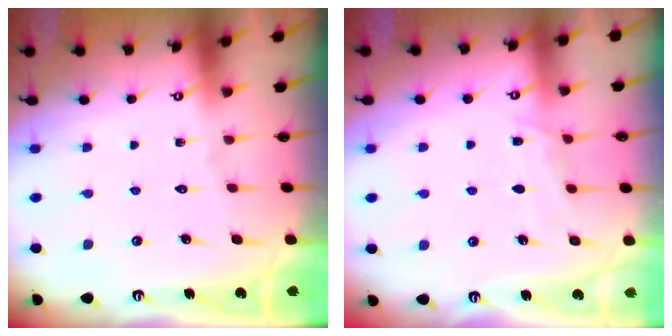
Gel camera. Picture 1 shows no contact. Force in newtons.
{"total": 5.5, "press": 5.5, "slide": 0.4}